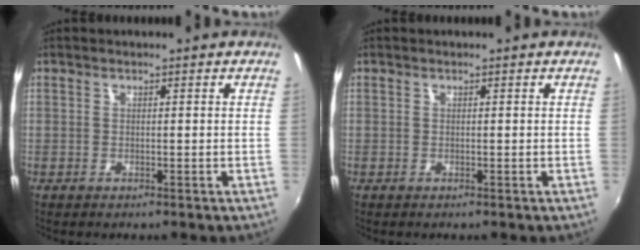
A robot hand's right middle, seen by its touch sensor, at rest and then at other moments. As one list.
[{"total": 0.0}]